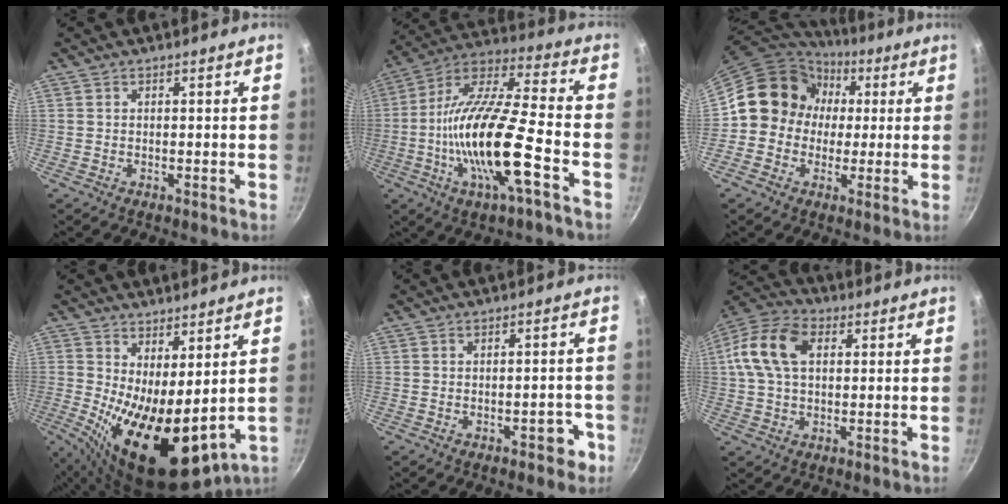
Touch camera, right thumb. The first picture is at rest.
{"total": 20.4, "force": [-6.1, 5.0, 18.8], "torque": [-0.345, 0.031, -0.127]}
{"total": 12.9, "force": [1.3, 11.9, 4.8], "torque": [-0.032, 0.025, 0.002]}
{"total": 13.6, "force": [1.1, 5.6, 12.4], "torque": [-0.178, -0.029, 0.034]}
{"total": 4.0, "force": [-1.9, 1.9, 2.9], "torque": [-0.016, 0.019, -0.021]}
{"total": 13.0, "force": [2.8, 8.5, 9.4], "torque": [-0.166, 0.022, 0.037]}